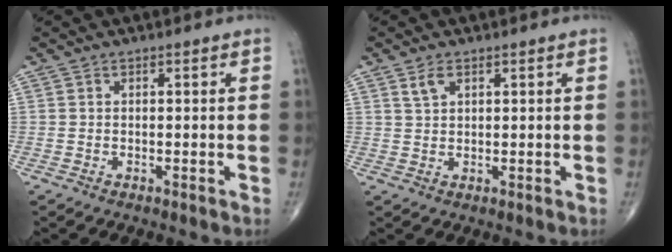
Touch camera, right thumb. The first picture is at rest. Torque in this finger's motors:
{"motor_torque": [-0.36, 0.30, 0.20, 0.08, 0.02]}